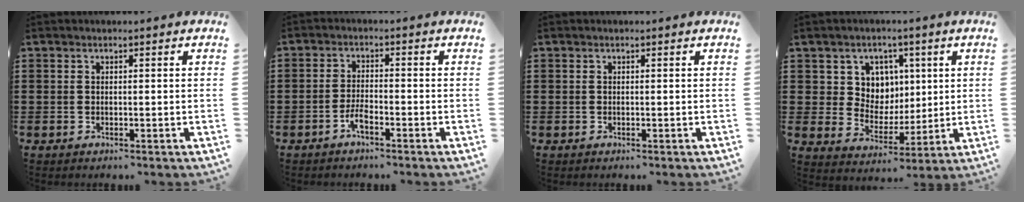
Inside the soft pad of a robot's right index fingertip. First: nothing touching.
{"total": 2.8, "force": [-1.8, 0.6, 2.1], "torque": [-0.050, -0.001, -0.039]}
{"total": 0.0}
{"total": 6.7, "force": [2.6, 6.1, 1.4], "torque": [-0.055, 0.002, 0.048]}